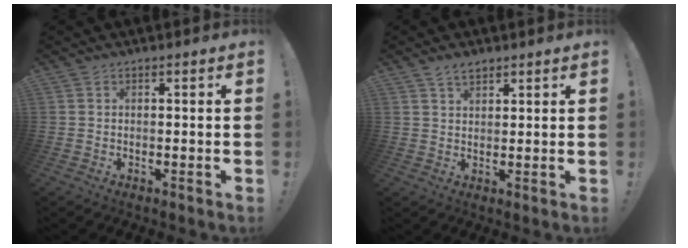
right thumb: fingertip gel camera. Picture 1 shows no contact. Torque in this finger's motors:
{"motor_torque": [0.11, 0.56, 0.10, -0.10, 0.00]}